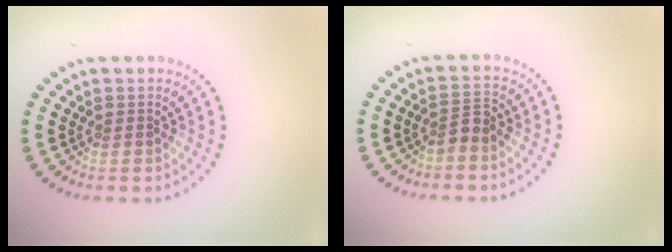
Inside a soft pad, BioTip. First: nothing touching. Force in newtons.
{"total": 1.6, "press": 1.2, "slide": 1.1}